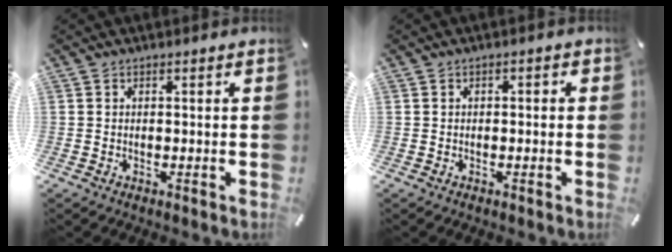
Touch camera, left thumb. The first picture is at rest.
{"total": 0.9, "force": [-0.5, 0.4, 0.6], "torque": [-0.012, 0.001, -0.009]}